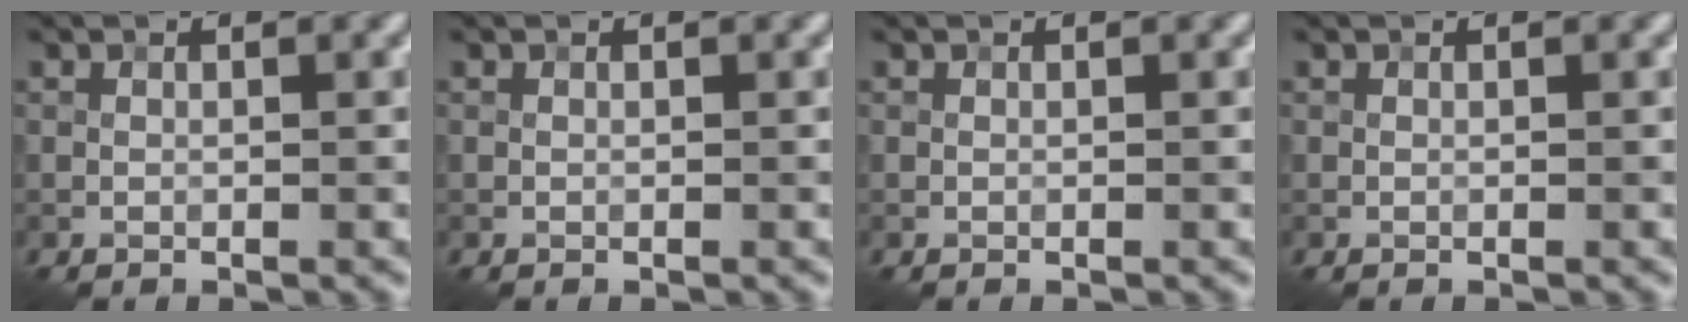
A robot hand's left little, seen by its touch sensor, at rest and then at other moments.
{"total": 0.0}
{"total": 0.0}
{"total": 0.0}